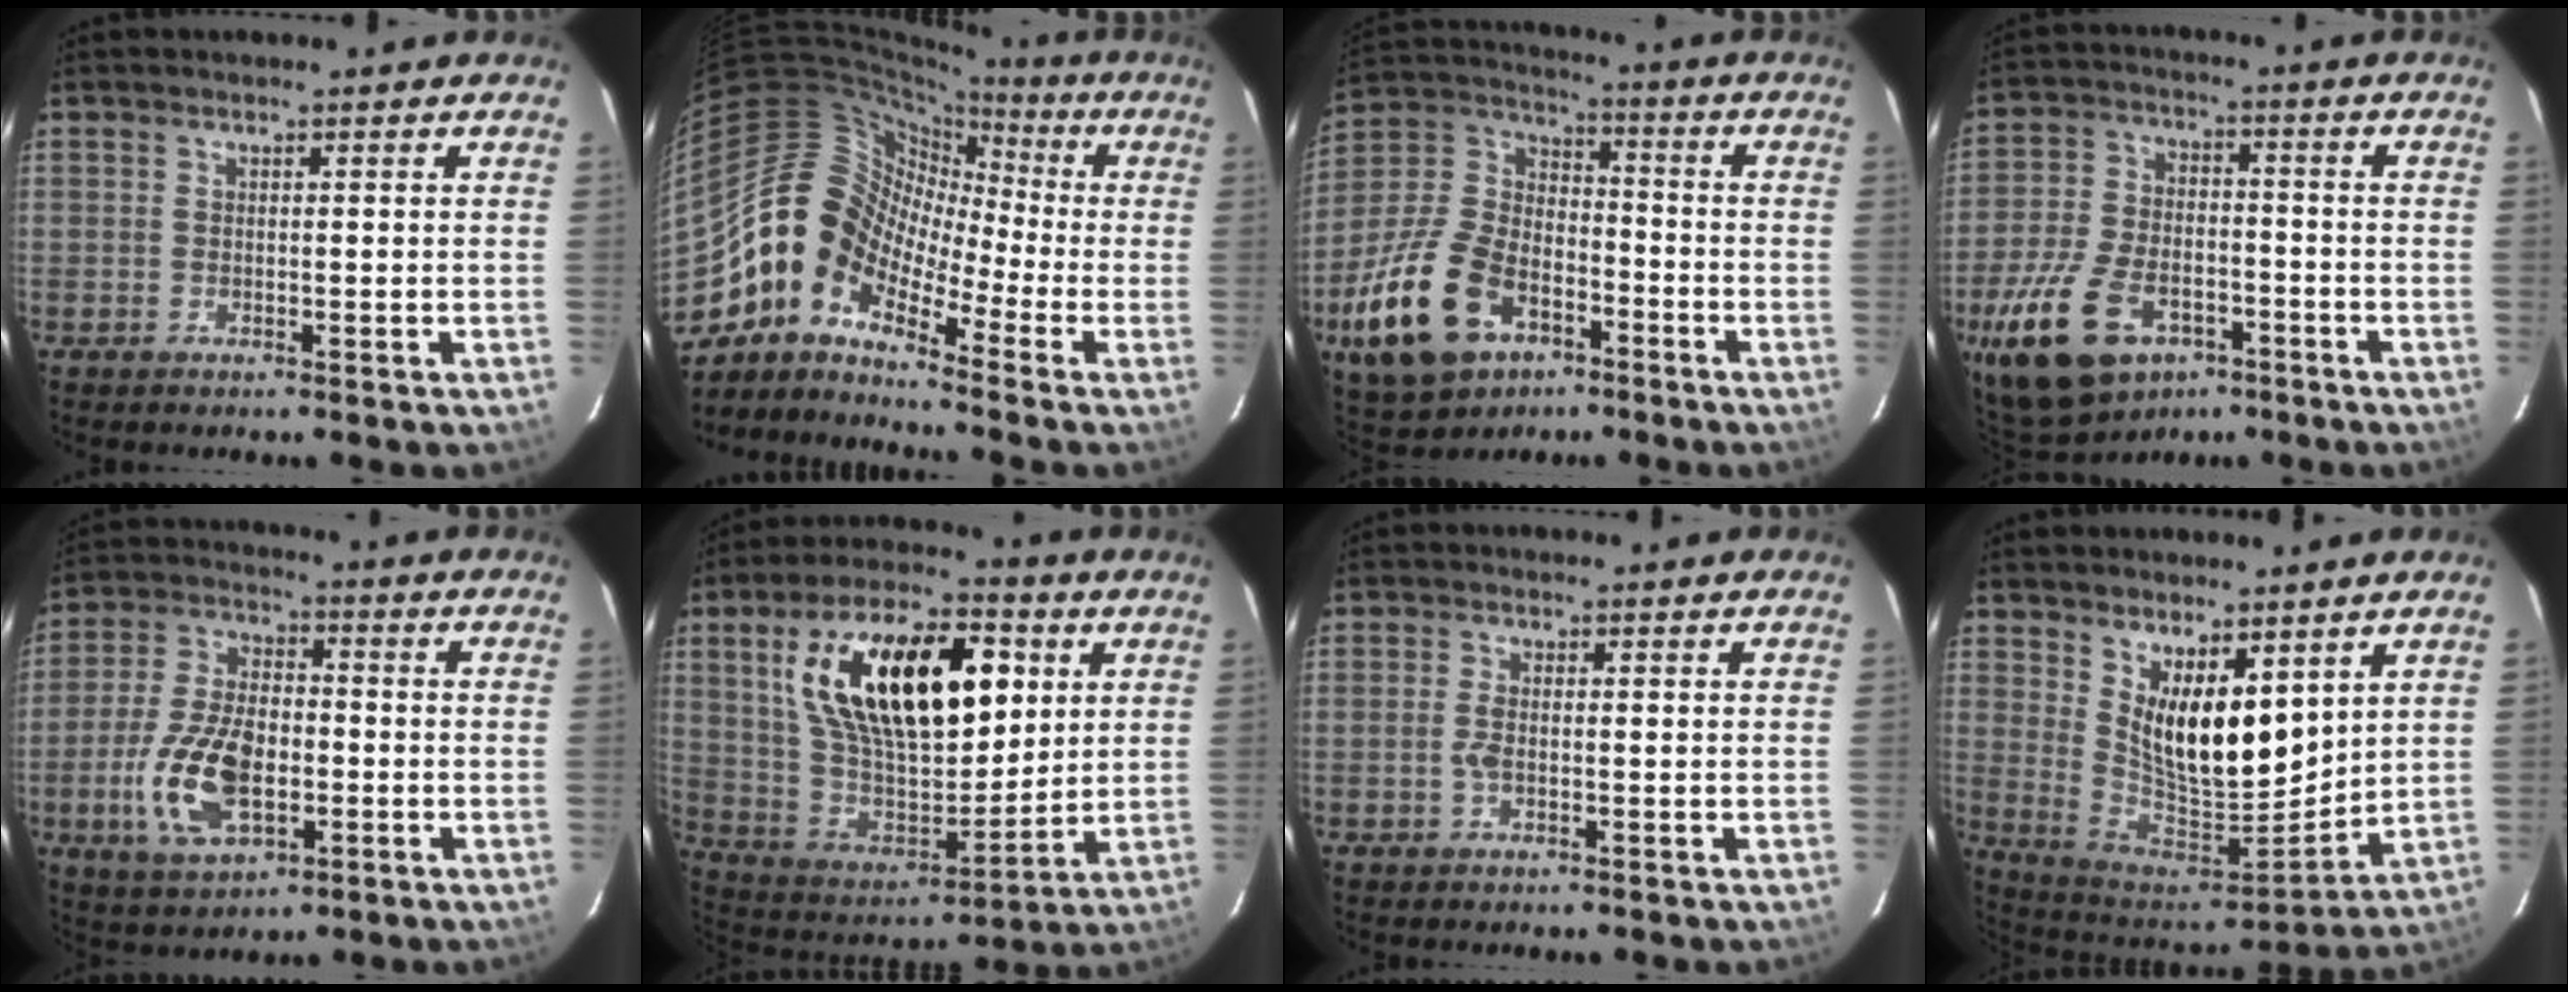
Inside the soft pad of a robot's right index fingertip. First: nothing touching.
{"total": 9.7, "force": [-5.8, 6.6, 4.2], "torque": [-0.072, 0.037, -0.142]}
{"total": 21.4, "force": [-10.0, 13.2, 13.5], "torque": [-0.305, 0.007, -0.165]}
{"total": 18.3, "force": [-10.2, 10.5, 11.0], "torque": [-0.248, -0.014, -0.172]}
{"total": 14.5, "force": [-3.9, 7.8, 11.6], "torque": [-0.242, 0.001, -0.065]}
{"total": 26.4, "force": [8.2, 12.9, 21.5], "torque": [-0.385, 0.017, 0.152]}
{"total": 1.9, "force": [-0.5, 0.7, 1.6], "torque": [-0.037, 0.000, -0.010]}
{"total": 14.5, "force": [6.7, 6.2, 11.2], "torque": [-0.193, -0.021, 0.136]}